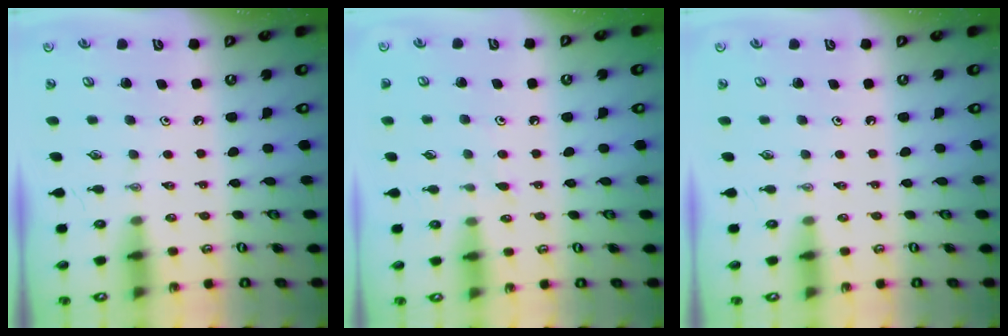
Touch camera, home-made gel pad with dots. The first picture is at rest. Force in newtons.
{"total": 6.7, "press": 6.7, "slide": 0.8}
{"total": 0.0}